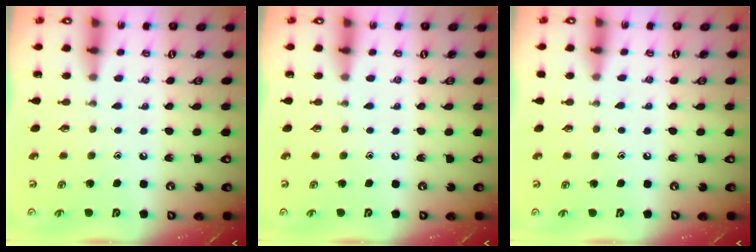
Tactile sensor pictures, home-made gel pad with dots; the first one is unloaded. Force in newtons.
{"total": 0.0}
{"total": 4.0, "press": 4.0, "slide": 0.6}